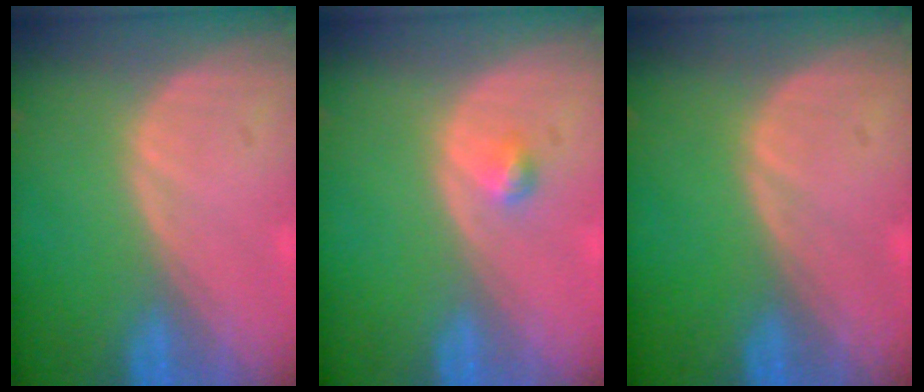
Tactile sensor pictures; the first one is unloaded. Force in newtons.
{"total": 1.3, "press": 1.2, "slide": 0.1}
{"total": 0.0}